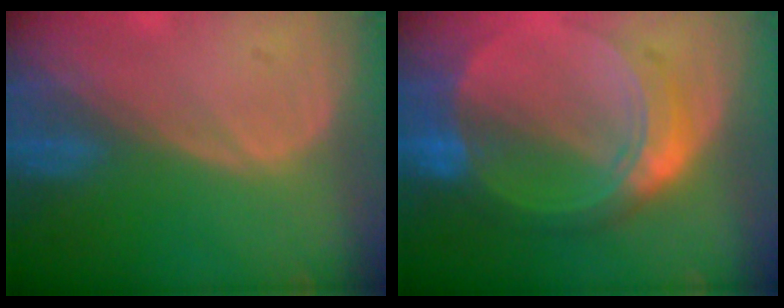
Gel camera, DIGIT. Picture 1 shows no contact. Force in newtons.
{"total": 8.7, "press": 8.7, "slide": 0.7}